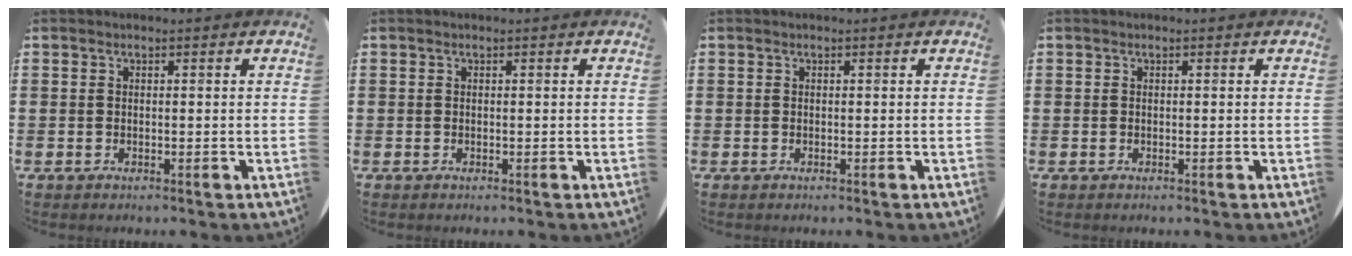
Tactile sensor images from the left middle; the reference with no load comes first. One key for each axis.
{"total": 0.0}
{"total": 0.0}
{"total": 0.0}